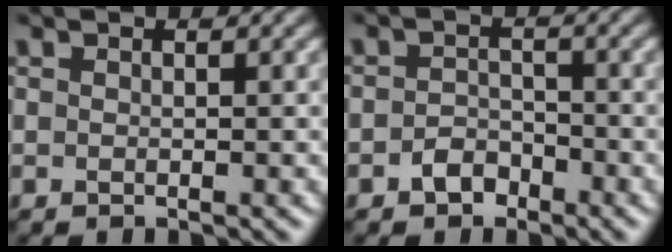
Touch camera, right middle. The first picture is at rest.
{"total": 2.1, "force": [-1.3, 1.4, 0.8], "torque": [-0.012, 0.006, -0.027]}